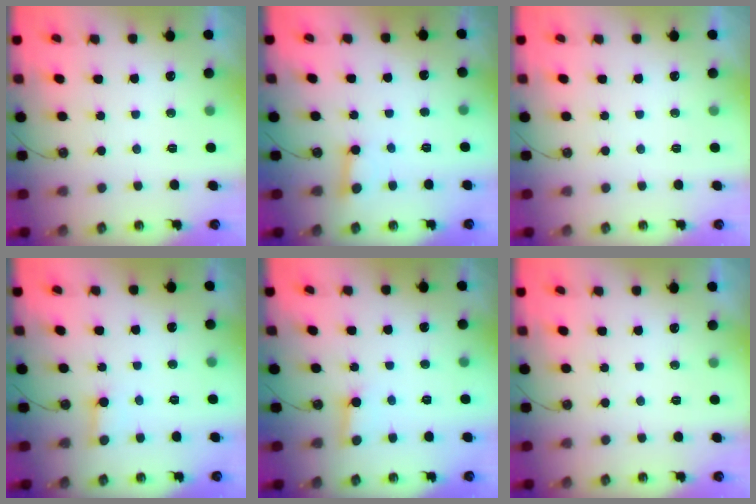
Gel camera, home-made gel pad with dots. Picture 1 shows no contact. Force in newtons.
{"total": 2.6, "press": 2.5, "slide": 0.3}
{"total": 0.0}
{"total": 2.8, "press": 2.8, "slide": 0.3}
{"total": 2.6, "press": 2.5, "slide": 0.3}
{"total": 0.0}